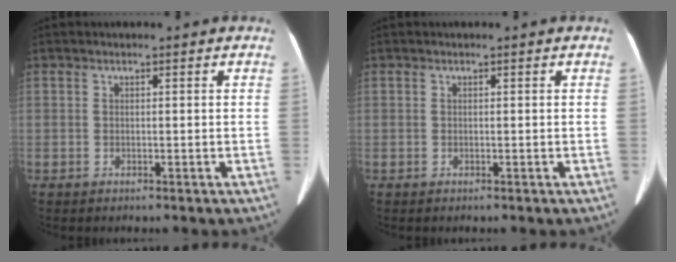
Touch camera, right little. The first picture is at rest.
{"total": 0.0}